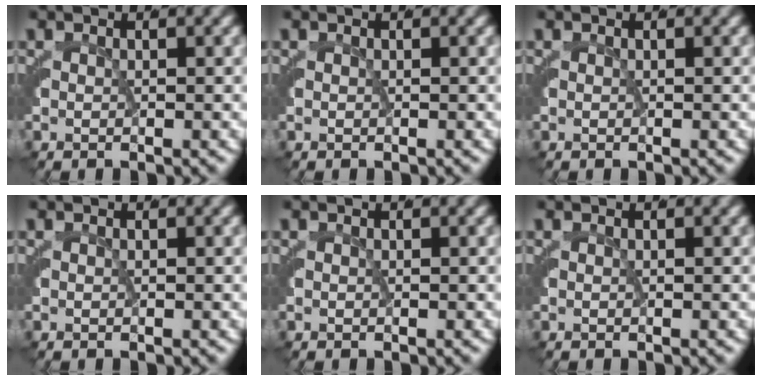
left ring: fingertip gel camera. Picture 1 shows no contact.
{"total": 0.0}
{"total": 0.0}
{"total": 0.0}
{"total": 0.0}
{"total": 0.0}